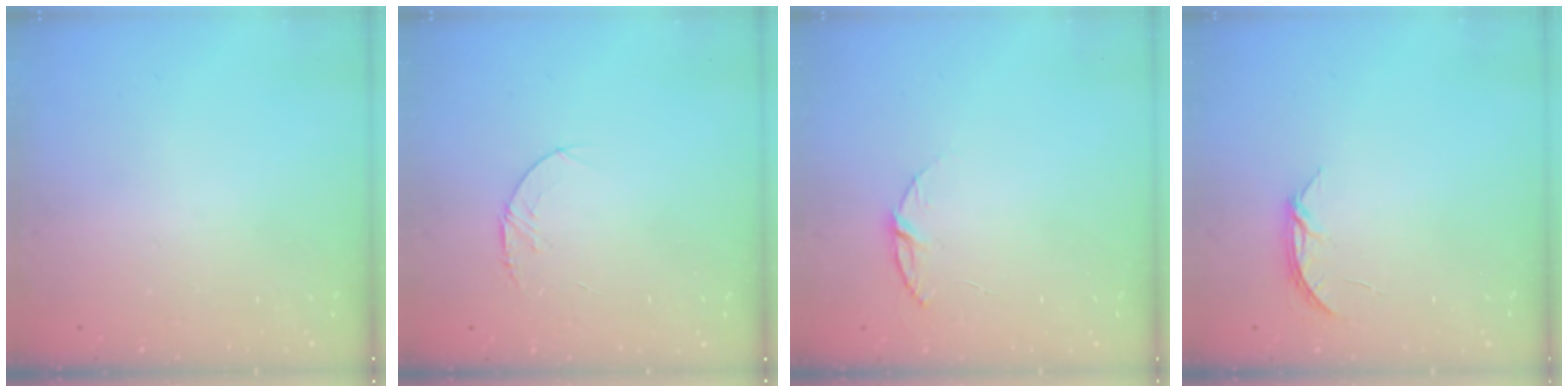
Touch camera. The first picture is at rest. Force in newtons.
{"total": 4.0, "press": 3.9, "slide": 0.5}
{"total": 5.9, "press": 5.8, "slide": 0.6}
{"total": 4.0, "press": 4.0, "slide": 0.4}